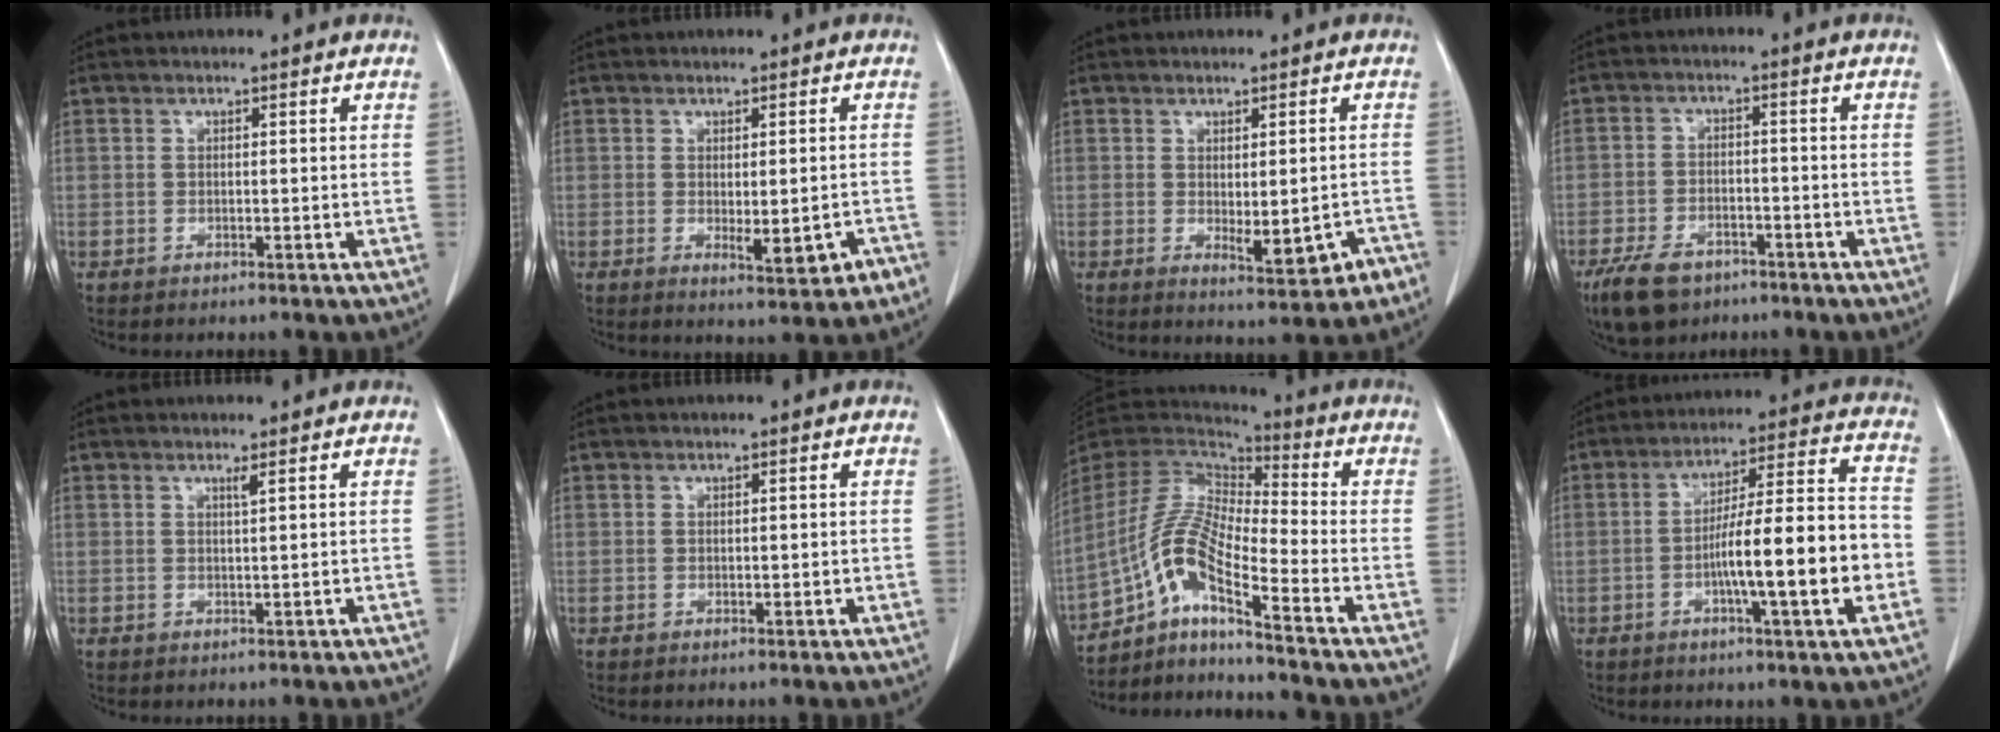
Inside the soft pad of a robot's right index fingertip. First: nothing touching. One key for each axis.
{"total": 5.2, "fx": -1.8, "fy": 1.5, "fz": 4.7, "tx": -0.056, "ty": -0.009, "tz": -0.016}
{"total": 6.1, "fx": -2.1, "fy": 2.0, "fz": 5.4, "tx": -0.060, "ty": -0.010, "tz": -0.018}
{"total": 8.0, "fx": -5.5, "fy": 4.3, "fz": 4.0, "tx": -0.078, "ty": -0.005, "tz": -0.091}
{"total": 0.9, "fx": 0.6, "fy": -0.3, "fz": 0.7, "tx": -0.019, "ty": -0.008, "tz": 0.012}
{"total": 0.5, "fx": 0.1, "fy": 0.3, "fz": 0.4, "tx": -0.006, "ty": -0.001, "tz": 0.003}
{"total": 11.4, "fx": -7.2, "fy": 0.9, "fz": 8.9, "tx": -0.191, "ty": 0.010, "tz": -0.138}
{"total": 14.8, "fx": -3.6, "fy": 0.8, "fz": 14.4, "tx": -0.229, "ty": 0.012, "tz": -0.058}